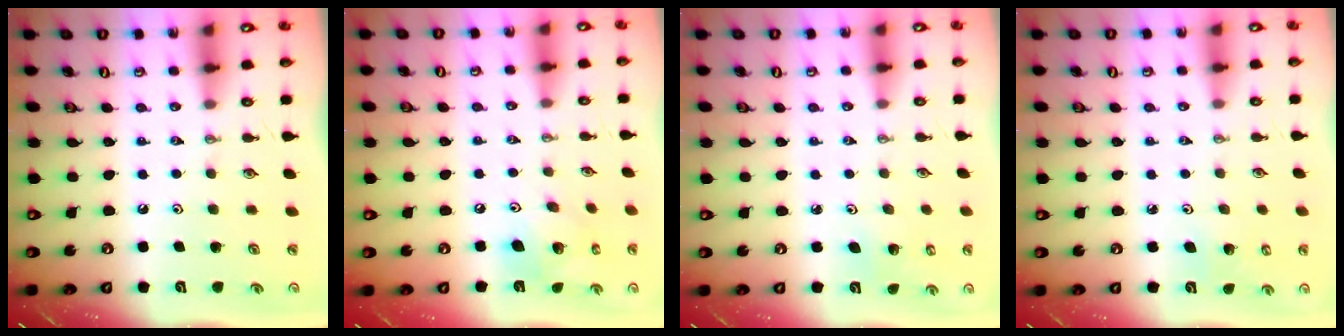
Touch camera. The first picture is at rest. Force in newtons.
{"total": 13.9, "press": 13.8, "slide": 2.2}
{"total": 3.0, "press": 2.9, "slide": 0.4}
{"total": 4.7, "press": 4.5, "slide": 1.2}